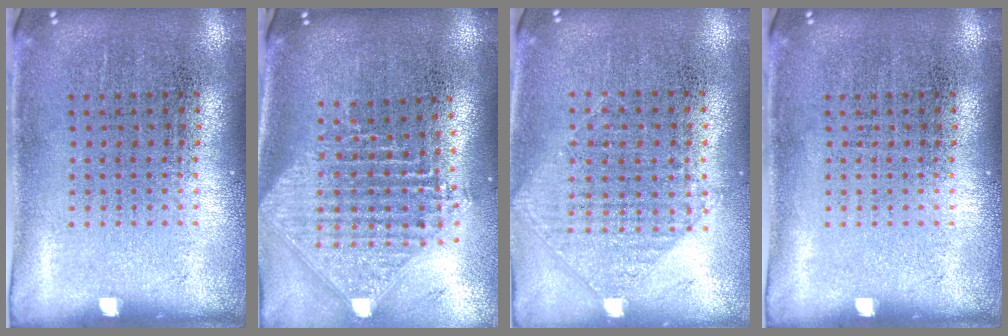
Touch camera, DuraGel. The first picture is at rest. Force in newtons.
{"total": 2.3, "press": 1.8, "slide": 1.5}
{"total": 1.0, "press": 0.9, "slide": 0.4}
{"total": 0.0}